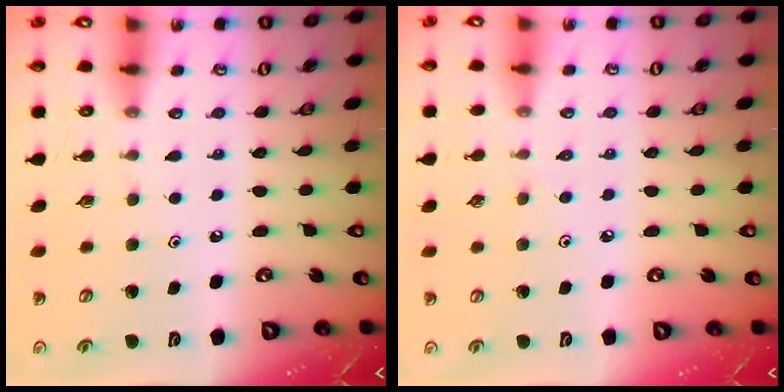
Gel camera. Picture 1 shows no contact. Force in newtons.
{"total": 2.2, "press": 2.1, "slide": 0.5}